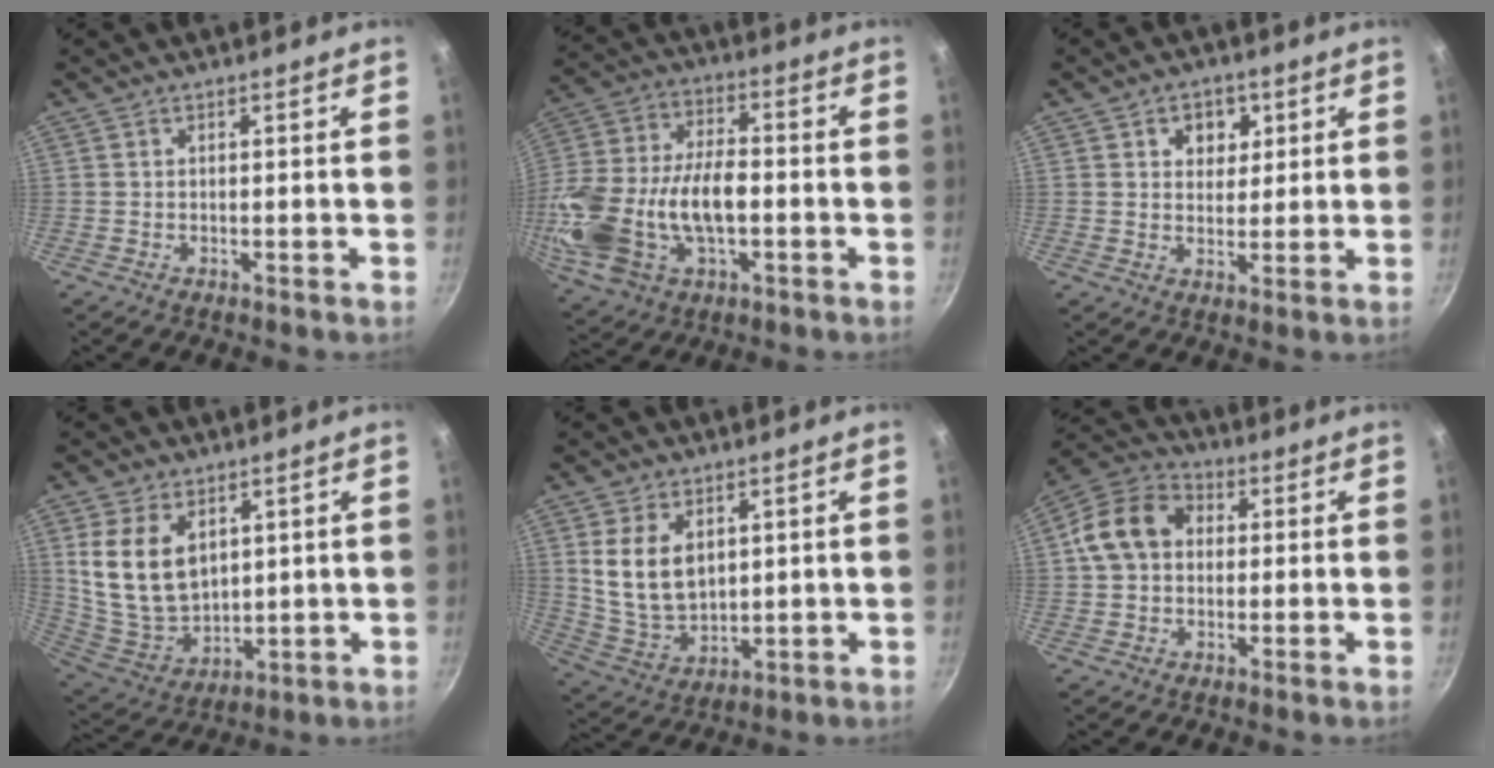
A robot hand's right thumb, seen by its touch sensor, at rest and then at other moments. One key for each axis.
{"total": 23.8, "fx": -4.4, "fy": 13.6, "fz": 18.9, "tx": -0.429, "ty": 0.012, "tz": -0.067}
{"total": 5.7, "fx": 2.4, "fy": 4.2, "fz": 2.9, "tx": -0.008, "ty": -0.007, "tz": 0.032}
{"total": 14.0, "fx": 4.4, "fy": 9.1, "fz": 9.6, "tx": -0.164, "ty": -0.020, "tz": 0.106}
{"total": 11.0, "fx": 3.2, "fy": 7.3, "fz": 7.7, "tx": -0.127, "ty": -0.018, "tz": 0.080}
{"total": 11.7, "fx": 1.3, "fy": 9.2, "fz": 7.1, "tx": -0.121, "ty": 0.028, "tz": 0.012}